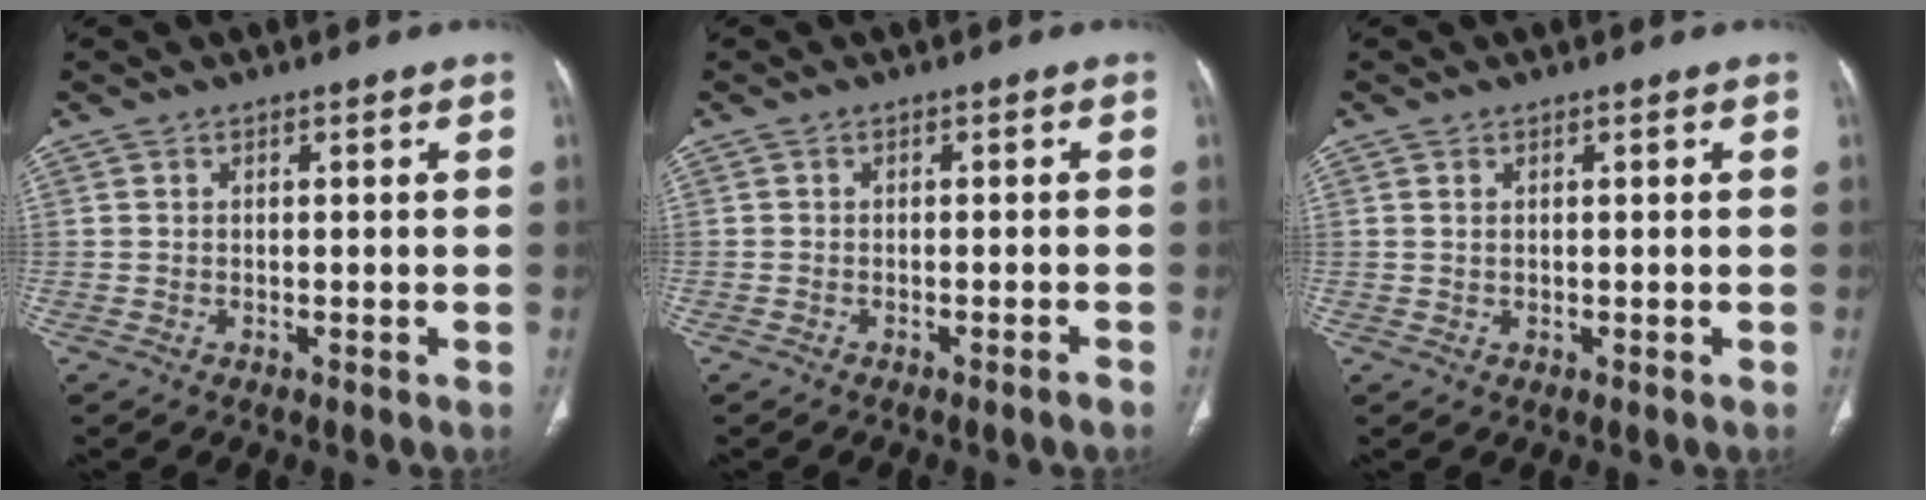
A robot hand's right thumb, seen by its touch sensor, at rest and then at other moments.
{"total": 1.1, "force": [-0.9, -0.1, 0.6], "torque": [-0.014, 0.002, -0.014]}
{"total": 0.7, "force": [0.4, 0.4, 0.4], "torque": [-0.011, 0.002, 0.009]}